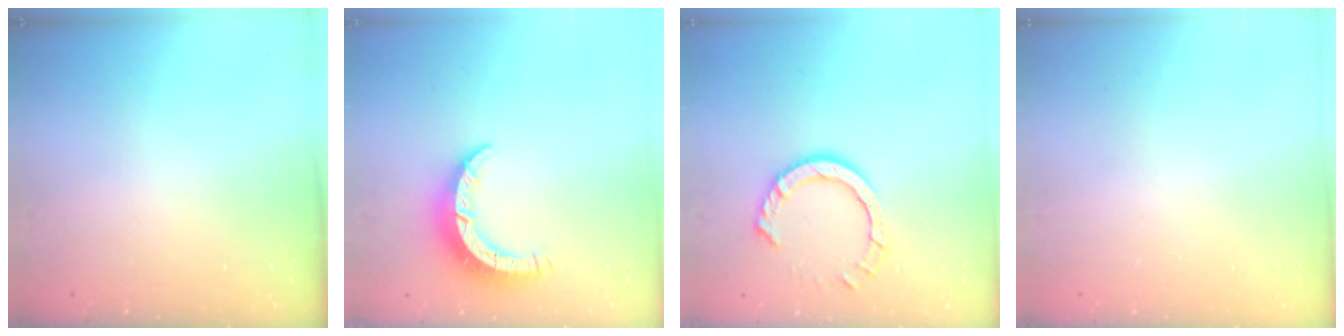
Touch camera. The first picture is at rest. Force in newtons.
{"total": 7.1, "press": 7.1, "slide": 0.4}
{"total": 8.9, "press": 8.8, "slide": 0.8}
{"total": 2.6, "press": 2.6, "slide": 0.2}